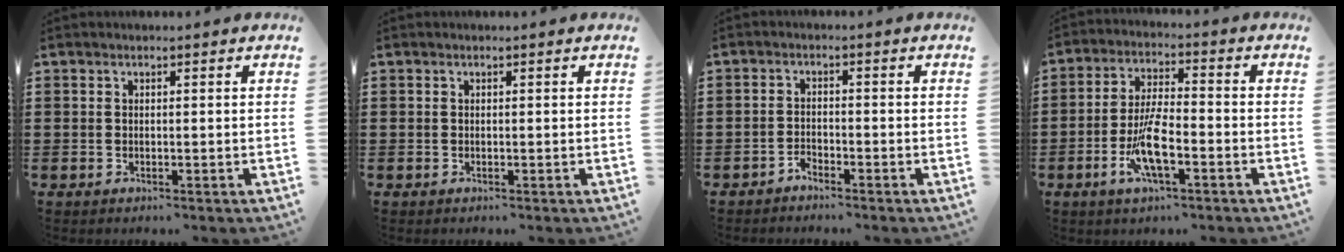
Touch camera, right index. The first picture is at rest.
{"total": 0.0}
{"total": 1.8, "force": [-1.7, 0.3, 0.2], "torque": [-0.010, 0.004, -0.036]}
{"total": 8.3, "force": [-3.4, 2.2, 7.2], "torque": [-0.155, -0.010, -0.066]}